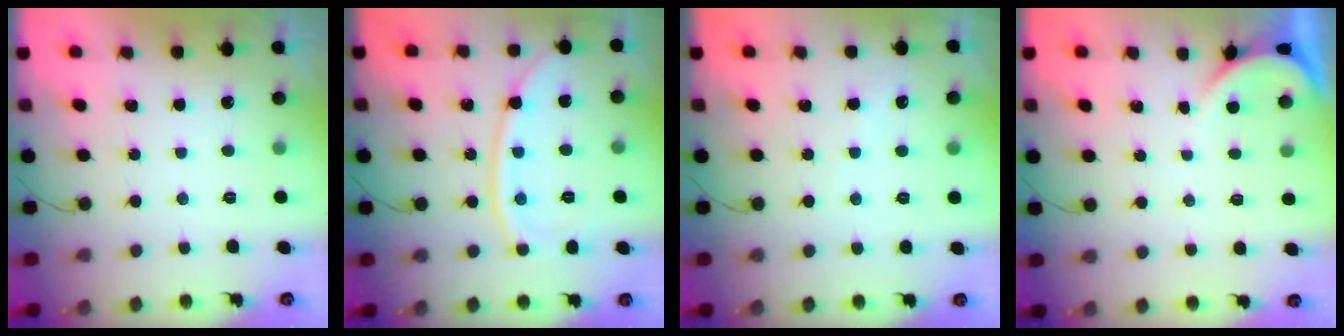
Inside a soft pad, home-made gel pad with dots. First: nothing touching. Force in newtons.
{"total": 10.0, "press": 10.0, "slide": 0.4}
{"total": 2.0, "press": 2.0, "slide": 0.3}
{"total": 0.0}